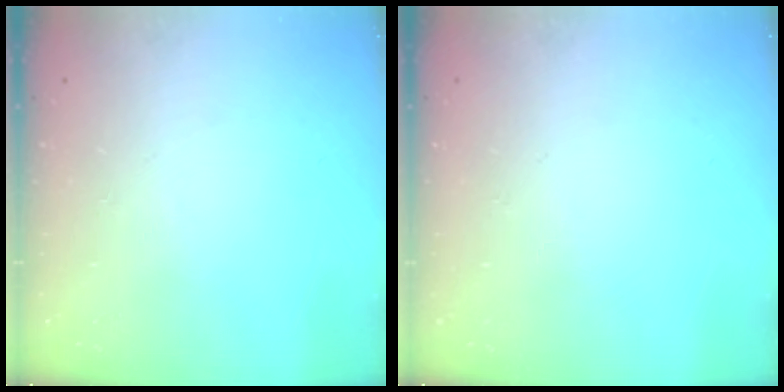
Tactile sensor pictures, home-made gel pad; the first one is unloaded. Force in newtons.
{"total": 0.0}